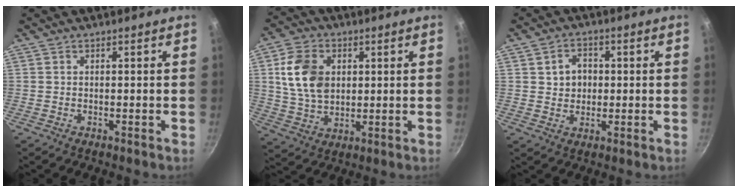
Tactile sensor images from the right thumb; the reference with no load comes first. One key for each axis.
{"total": 11.7, "fx": 2.5, "fy": 8.4, "fz": 7.7, "tx": -0.124, "ty": -0.006, "tz": 0.049}
{"total": 5.0, "fx": 0.8, "fy": 4.2, "fz": 2.7, "tx": -0.021, "ty": 0.005, "tz": 0.012}